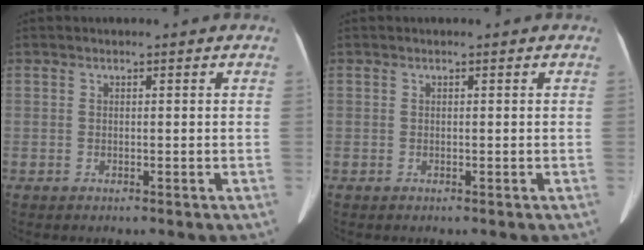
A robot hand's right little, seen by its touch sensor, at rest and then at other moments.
{"total": 0.0}